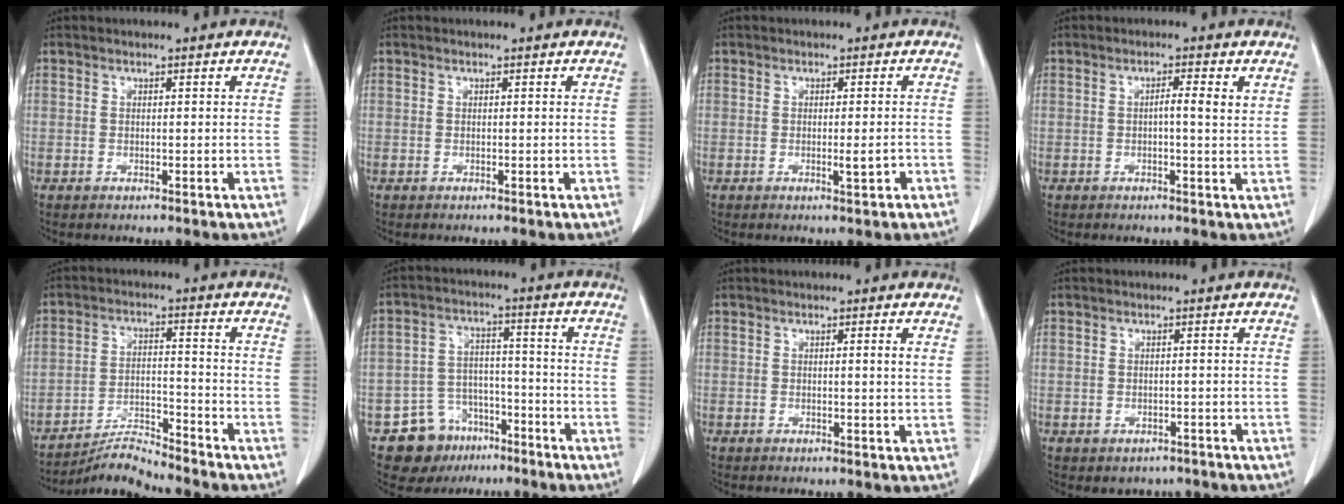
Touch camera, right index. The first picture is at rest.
{"total": 0.0}
{"total": 2.1, "force": [-0.8, 0.2, 2.0], "torque": [-0.029, -0.003, -0.011]}
{"total": 2.7, "force": [0.7, 0.2, 2.6], "torque": [-0.040, 0.005, 0.007]}
{"total": 6.2, "force": [-6.1, -1.0, 0.3], "torque": [-0.011, -0.003, -0.110]}
{"total": 8.8, "force": [-5.4, 6.7, 2.1], "torque": [-0.035, 0.023, -0.078]}
{"total": 1.0, "force": [0.4, -0.1, 0.9], "torque": [-0.012, 0.000, 0.003]}
{"total": 2.7, "force": [-1.9, 1.9, 0.4], "torque": [-0.003, 0.006, -0.021]}